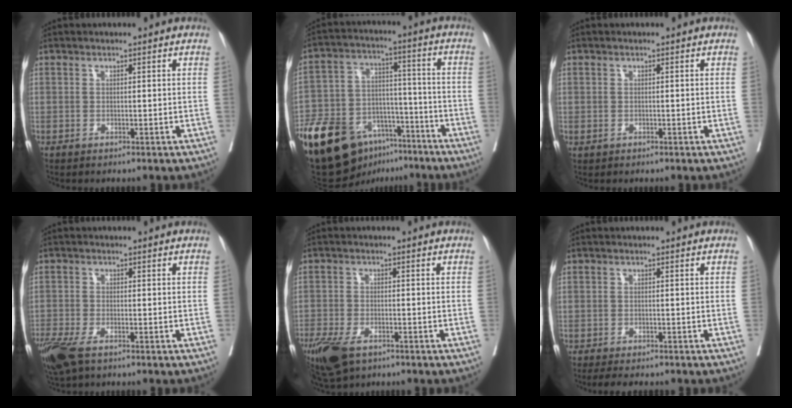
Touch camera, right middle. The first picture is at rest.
{"total": 19.2, "force": [-12.5, 10.4, 10.3], "torque": [-0.186, 0.025, -0.210]}
{"total": 0.6, "force": [-0.2, 0.5, 0.2], "torque": [-0.005, 0.002, 0.001]}
{"total": 7.8, "force": [-5.3, 2.6, 5.1], "torque": [-0.107, -0.021, -0.097]}
{"total": 9.6, "force": [-6.2, 4.4, 5.8], "torque": [-0.121, -0.016, -0.104]}
{"total": 4.4, "force": [-3.7, 1.4, 1.9], "torque": [-0.024, -0.007, -0.051]}